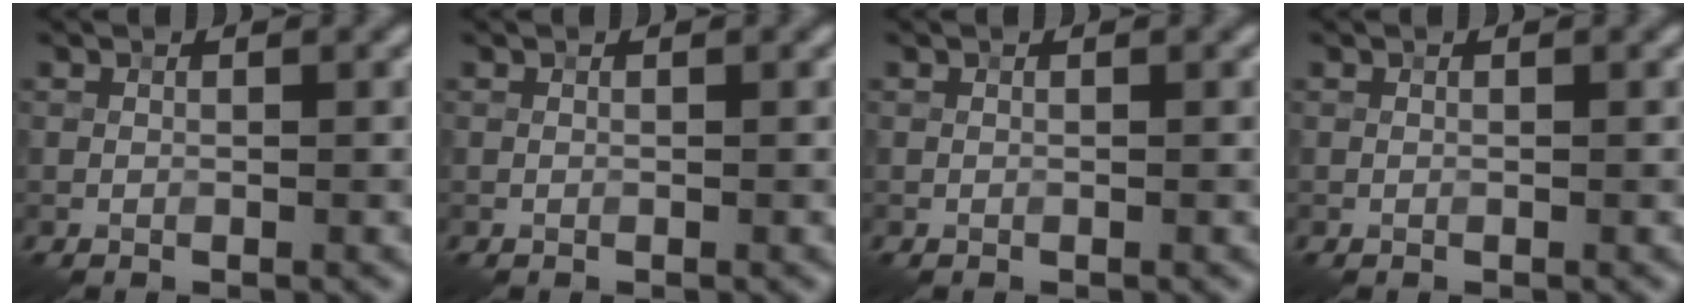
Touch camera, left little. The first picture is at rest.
{"total": 0.0}
{"total": 0.0}
{"total": 0.0}